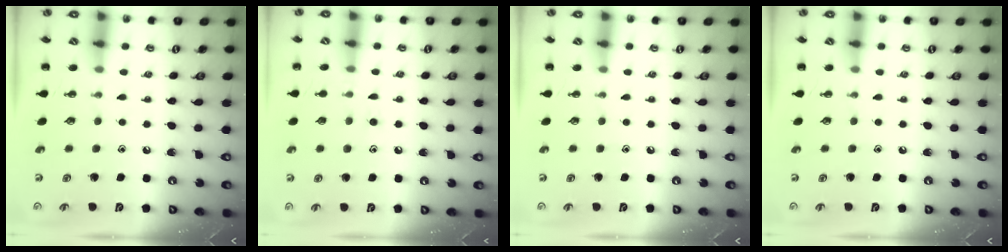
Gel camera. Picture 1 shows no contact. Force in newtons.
{"total": 6.8, "press": 6.4, "slide": 2.3}
{"total": 0.0}
{"total": 0.0}